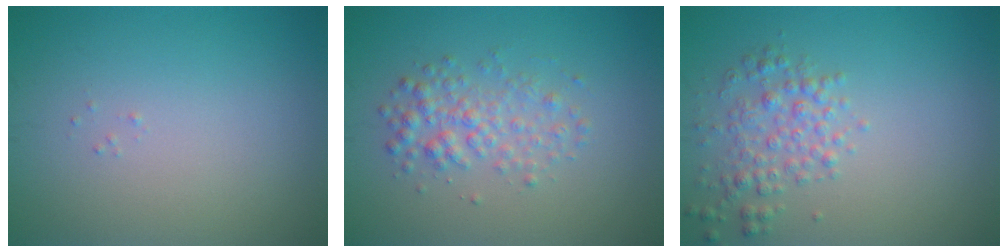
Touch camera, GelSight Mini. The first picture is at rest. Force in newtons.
{"total": 2.7, "press": 2.7, "slide": 0.1}
{"total": 2.7, "press": 2.7, "slide": 0.1}